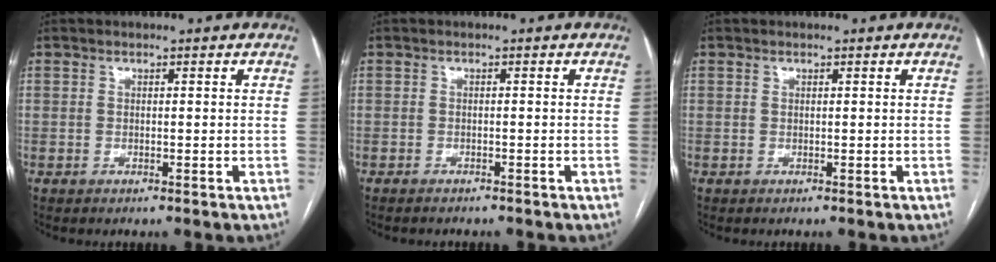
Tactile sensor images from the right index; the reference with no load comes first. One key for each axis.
{"total": 3.6, "fx": -3.2, "fy": 1.3, "fz": 1.3, "tx": -0.019, "ty": -0.003, "tz": -0.035}
{"total": 0.0}